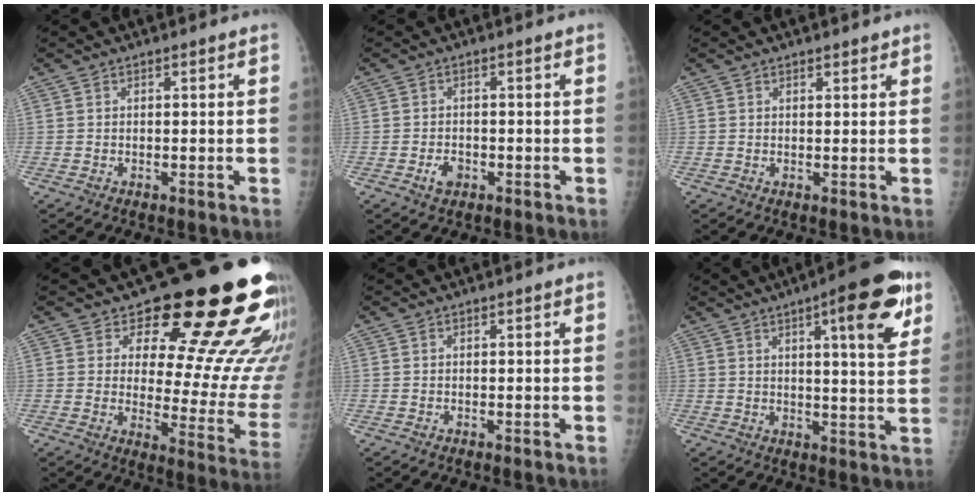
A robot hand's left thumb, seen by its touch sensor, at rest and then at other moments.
{"total": 2.6, "force": [-1.1, 1.9, 1.5], "torque": [-0.019, 0.004, -0.016]}
{"total": 1.2, "force": [1.0, 0.6, 0.5], "torque": [0.001, -0.006, 0.012]}
{"total": 21.4, "force": [14.6, 7.7, 13.7], "torque": [-0.130, -0.101, 0.182]}
{"total": 0.0}
{"total": 13.8, "force": [6.6, 3.2, 11.7], "torque": [-0.135, -0.024, 0.083]}